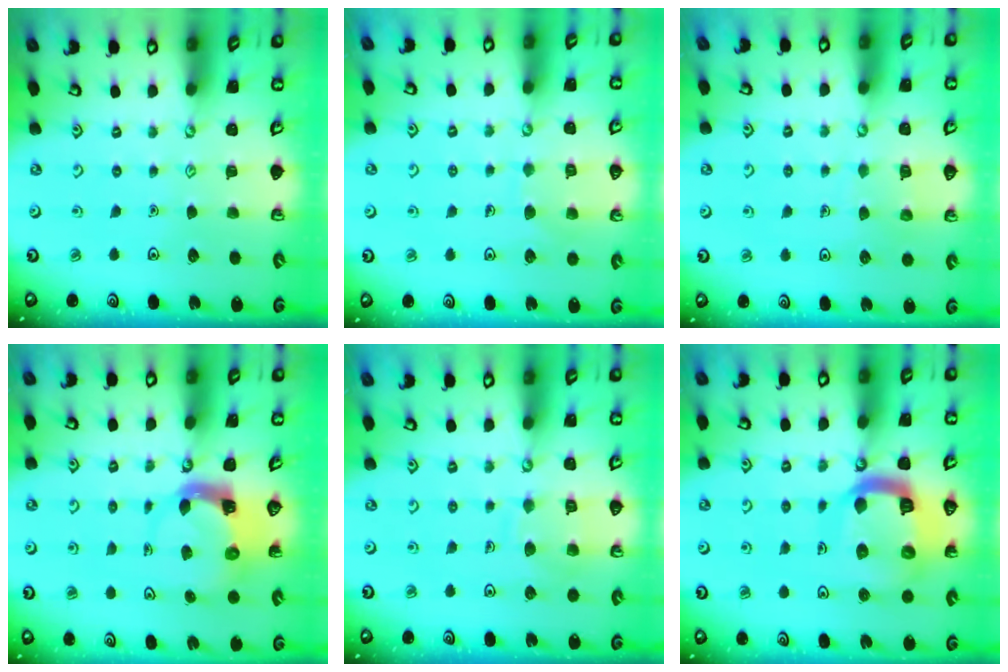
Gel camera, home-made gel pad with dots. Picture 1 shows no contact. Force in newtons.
{"total": 6.6, "press": 6.6, "slide": 0.5}
{"total": 6.3, "press": 6.3, "slide": 0.4}
{"total": 5.4, "press": 5.3, "slide": 1.0}
{"total": 9.7, "press": 9.7, "slide": 0.9}
{"total": 15.8, "press": 15.7, "slide": 1.9}